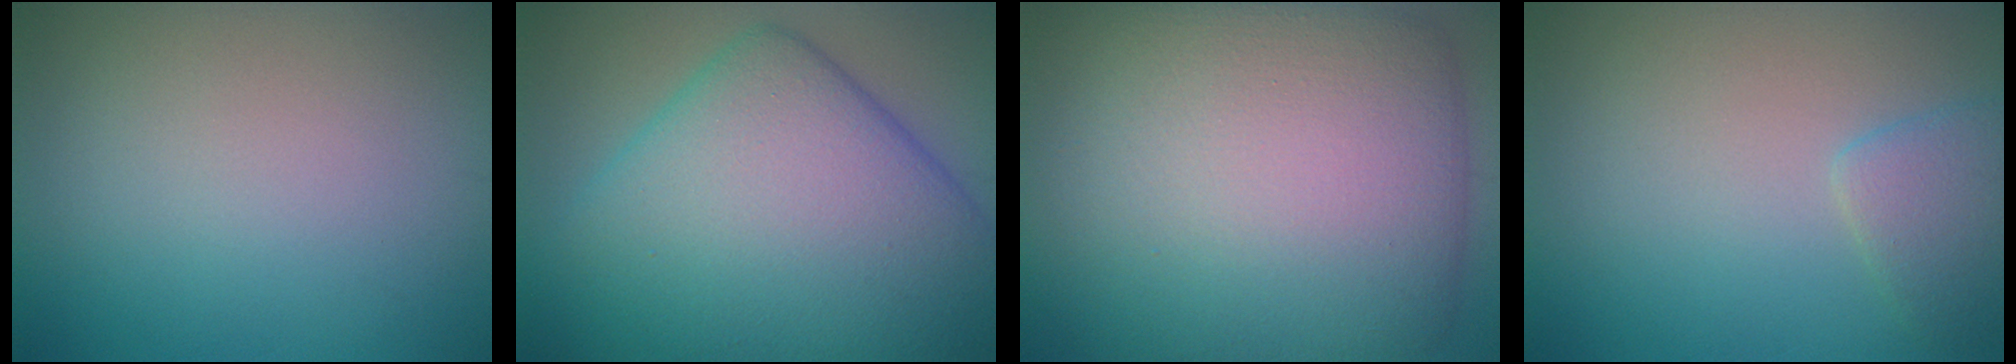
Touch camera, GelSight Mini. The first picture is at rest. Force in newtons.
{"total": 15.0, "press": 15.0, "slide": 0.1}
{"total": 16.6, "press": 16.6, "slide": 0.4}
{"total": 2.3, "press": 2.3, "slide": 0.2}